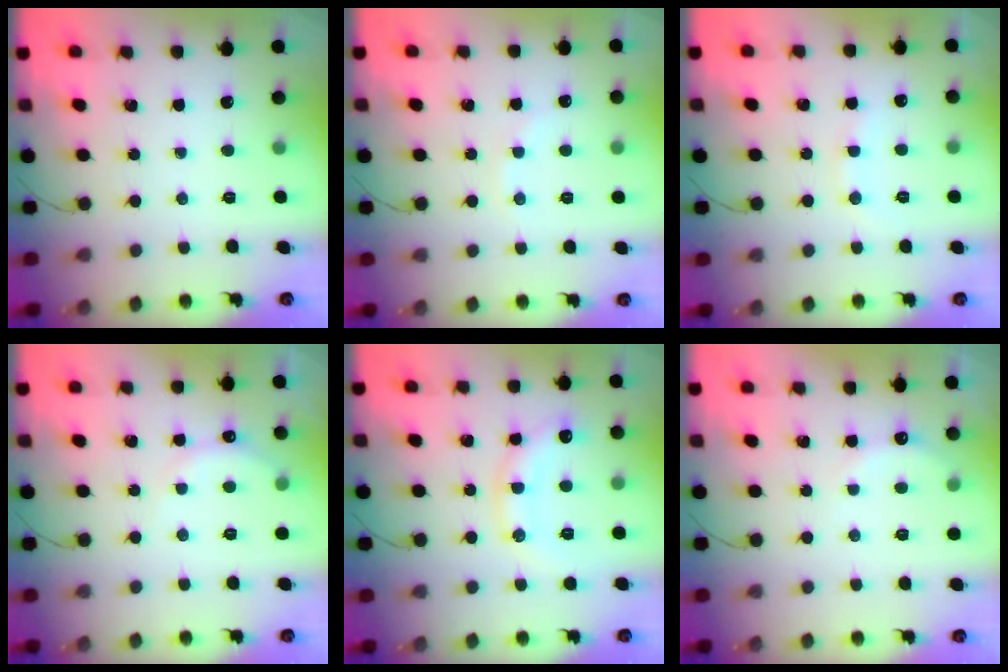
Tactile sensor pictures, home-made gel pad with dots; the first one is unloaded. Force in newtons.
{"total": 3.6, "press": 3.5, "slide": 1.0}
{"total": 7.7, "press": 7.5, "slide": 1.6}
{"total": 7.0, "press": 6.9, "slide": 1.3}
{"total": 12.8, "press": 12.8, "slide": 0.3}
{"total": 3.9, "press": 3.7, "slide": 1.2}